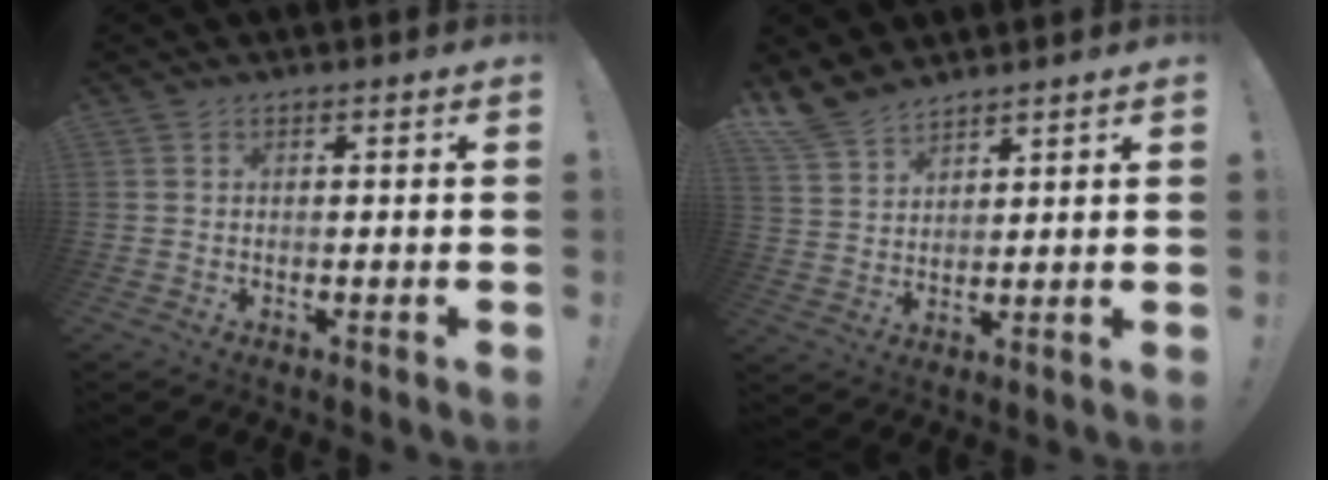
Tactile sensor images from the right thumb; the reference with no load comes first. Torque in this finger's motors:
{"motor_torque": [0.55, 0.61, 0.19, 0.14, 0.20]}